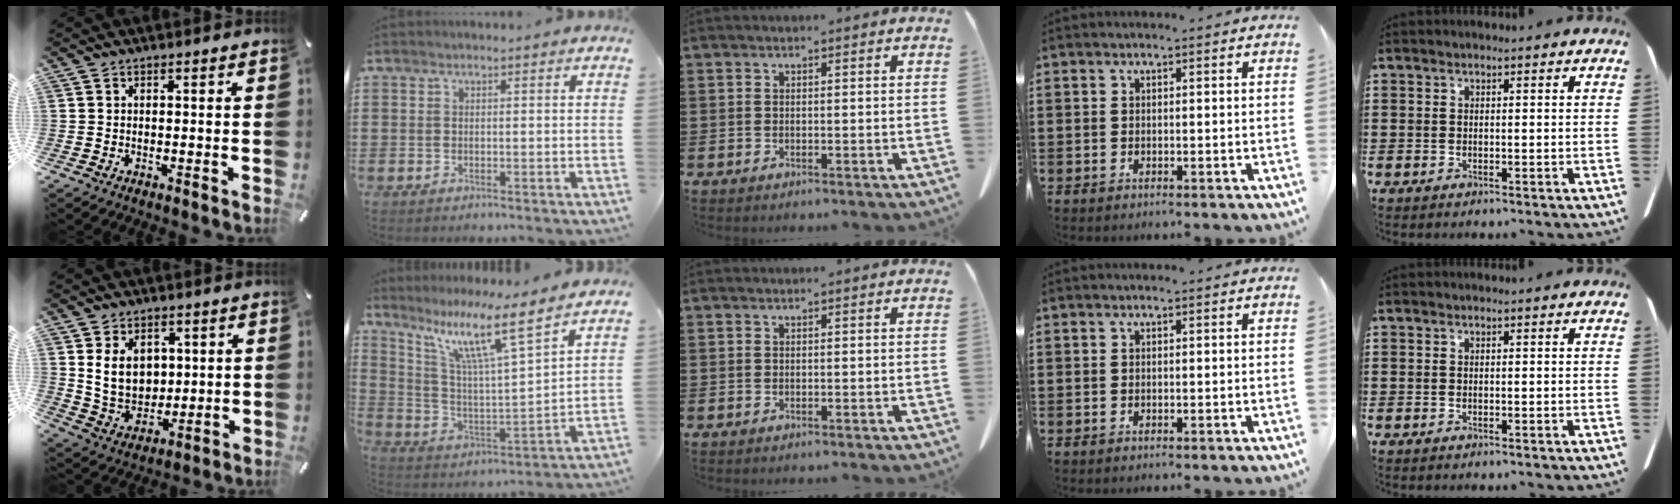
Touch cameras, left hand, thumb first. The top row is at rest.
{"thumb": {"total": 9.6, "force": [2.9, 7.9, 4.6], "torque": [-0.094, -0.008, 0.053]}, "index": {"total": 11.6, "force": [8.2, 0.6, 8.2], "torque": [-0.179, -0.045, 0.131]}}